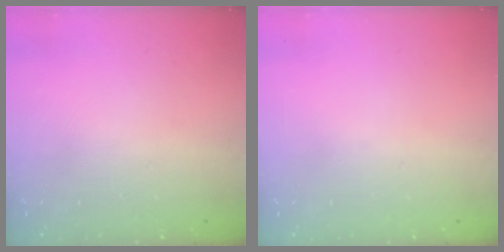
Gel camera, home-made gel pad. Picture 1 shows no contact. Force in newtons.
{"total": 0.0}